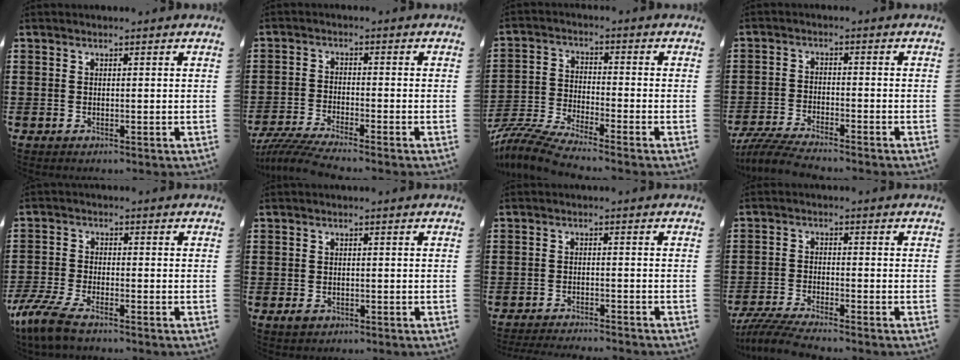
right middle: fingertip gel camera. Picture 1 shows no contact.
{"total": 4.4, "force": [-4.1, -0.2, 1.5], "torque": [-0.047, -0.016, -0.086]}
{"total": 6.3, "force": [-5.9, 0.2, 2.1], "torque": [-0.058, -0.010, -0.120]}
{"total": 5.0, "force": [-4.7, 0.2, 1.6], "torque": [-0.047, -0.011, -0.096]}
{"total": 5.5, "force": [-4.2, 1.6, 3.1], "torque": [-0.085, -0.010, -0.087]}
{"total": 1.2, "force": [-0.8, 0.7, 0.5], "torque": [-0.013, -0.001, -0.016]}
{"total": 2.6, "force": [-2.6, -0.1, 0.1], "torque": [-0.006, -0.002, -0.055]}
{"total": 4.7, "force": [-4.4, 0.1, 1.6], "torque": [-0.048, -0.015, -0.090]}